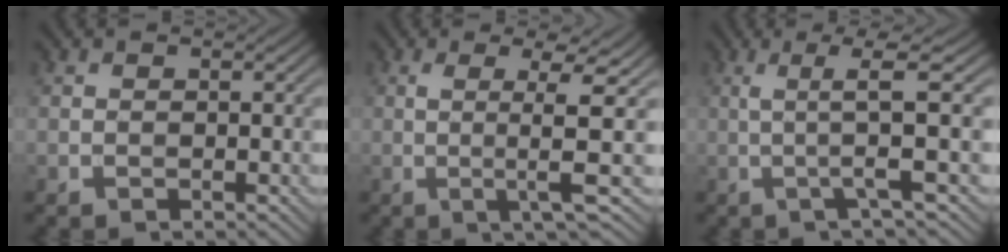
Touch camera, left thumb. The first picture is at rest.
{"total": 5.3, "force": [0.1, 0.1, 5.3], "torque": [-0.104, 0.009, -0.001]}
{"total": 5.2, "force": [0.3, 0.1, 5.1], "torque": [-0.094, 0.011, -0.002]}